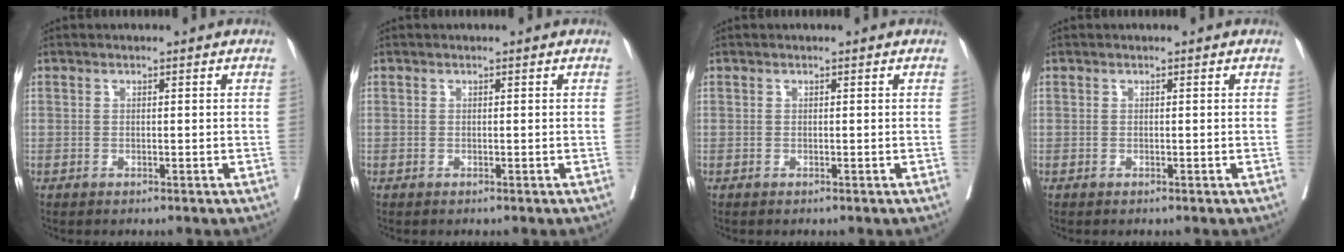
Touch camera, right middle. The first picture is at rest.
{"total": 0.0}
{"total": 0.0}
{"total": 0.0}